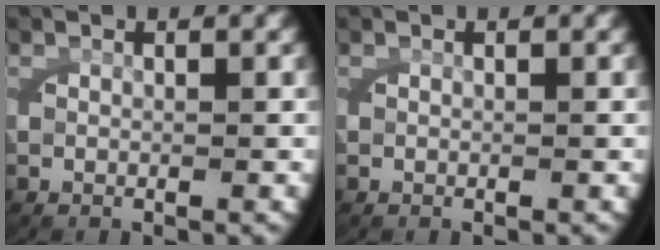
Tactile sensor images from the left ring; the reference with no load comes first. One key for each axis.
{"total": 0.0}